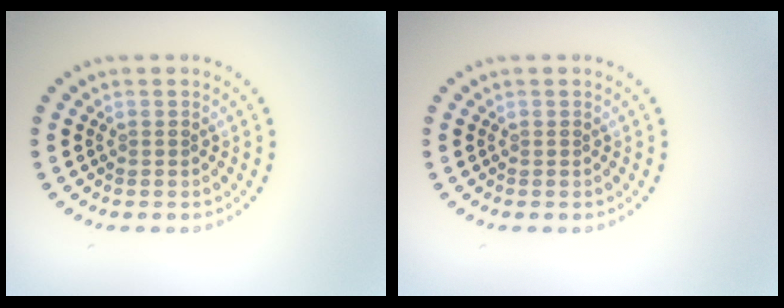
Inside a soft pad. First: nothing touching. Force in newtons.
{"total": 0.0}